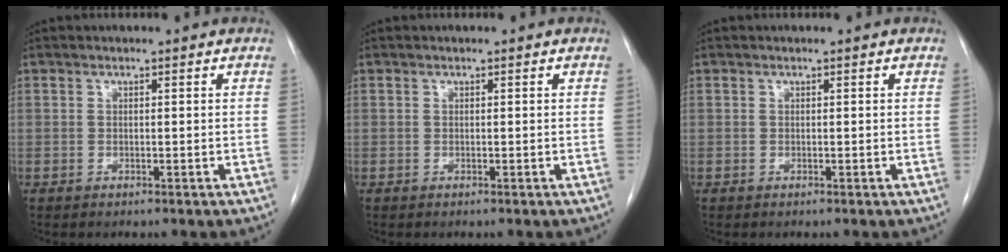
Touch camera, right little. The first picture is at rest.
{"total": 0.0}
{"total": 0.0}